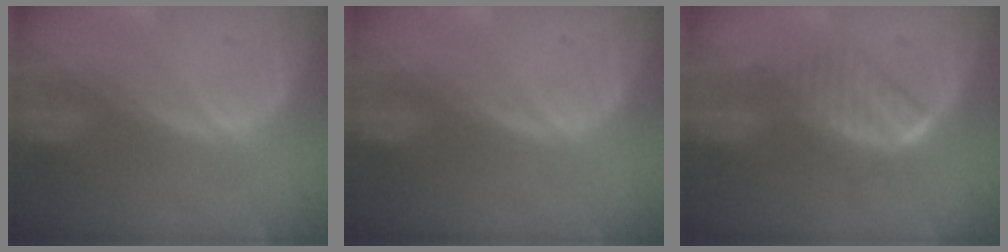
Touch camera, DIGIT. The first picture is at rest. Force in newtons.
{"total": 0.0}
{"total": 6.6, "press": 5.9, "slide": 3.0}